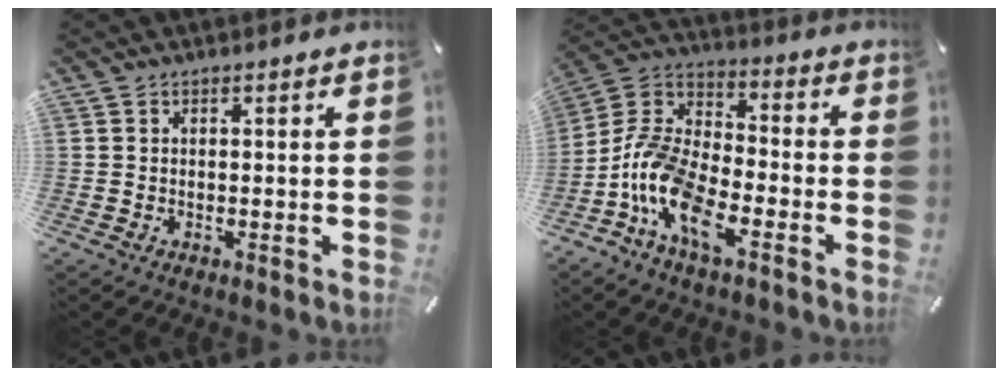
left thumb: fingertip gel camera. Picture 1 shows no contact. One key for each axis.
{"total": 13.3, "fx": -6.9, "fy": 6.6, "fz": 9.3, "tx": -0.208, "ty": 0.011, "tz": -0.134}